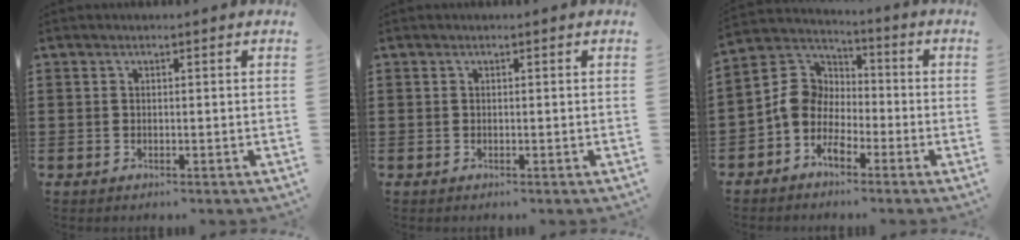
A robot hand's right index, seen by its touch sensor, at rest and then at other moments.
{"total": 0.0}
{"total": 6.3, "force": [-1.9, 5.4, 2.6], "torque": [-0.094, 0.001, -0.047]}